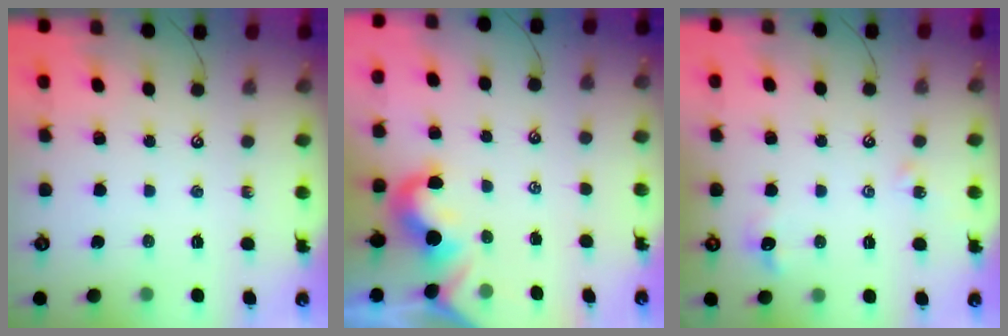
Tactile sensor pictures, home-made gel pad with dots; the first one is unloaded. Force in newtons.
{"total": 1.8, "press": 1.6, "slide": 0.8}
{"total": 5.2, "press": 5.1, "slide": 0.6}